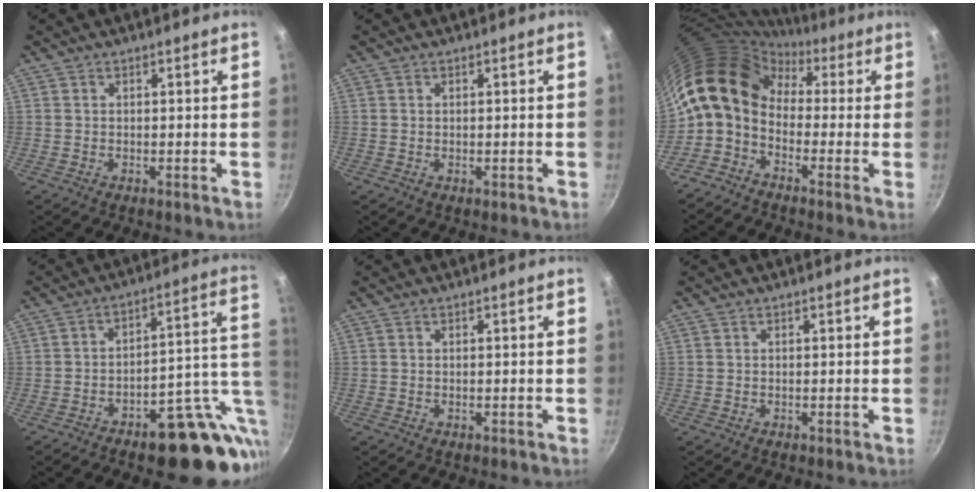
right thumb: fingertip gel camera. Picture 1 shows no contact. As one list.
[{"total": 0.0}, {"total": 13.2, "force": [1.0, 9.6, 9.0], "torque": [-0.150, 0.031, -0.008]}, {"total": 19.6, "force": [-6.1, 8.9, 16.4], "torque": [-0.155, 0.031, -0.074]}, {"total": 0.0}, {"total": 0.0}]